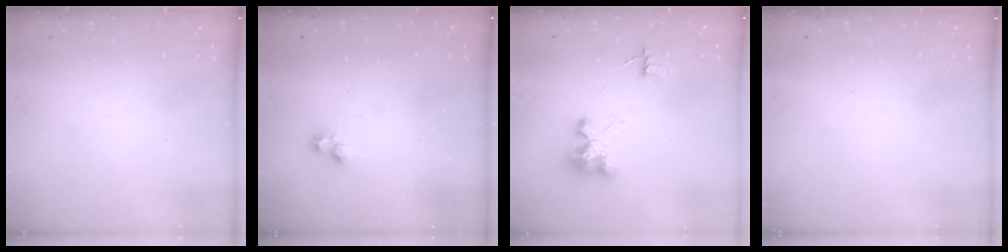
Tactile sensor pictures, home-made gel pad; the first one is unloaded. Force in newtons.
{"total": 0.9, "press": 0.4, "slide": 0.8}
{"total": 4.6, "press": 4.6, "slide": 0.3}
{"total": 0.0}